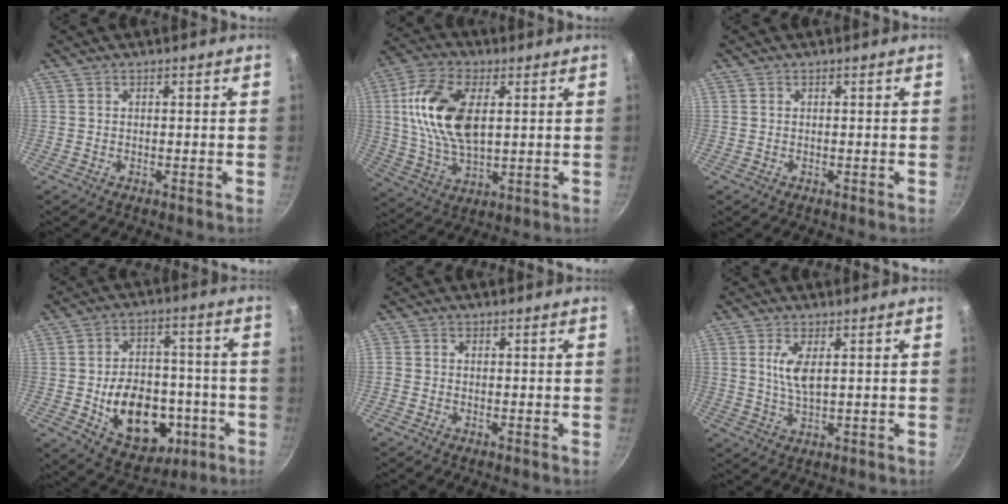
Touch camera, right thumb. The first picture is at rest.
{"total": 15.7, "force": [3.0, 8.6, 12.8], "torque": [-0.240, -0.002, 0.054]}
{"total": 0.0}
{"total": 18.4, "force": [-4.5, 12.7, 12.5], "torque": [-0.151, 0.026, -0.049]}
{"total": 1.1, "force": [-0.4, 0.9, 0.5], "torque": [-0.011, 0.004, -0.011]}
{"total": 5.0, "force": [1.3, 1.9, 4.4], "torque": [-0.087, -0.007, 0.025]}